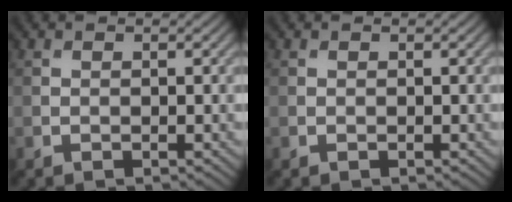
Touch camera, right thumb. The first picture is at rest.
{"total": 0.0}